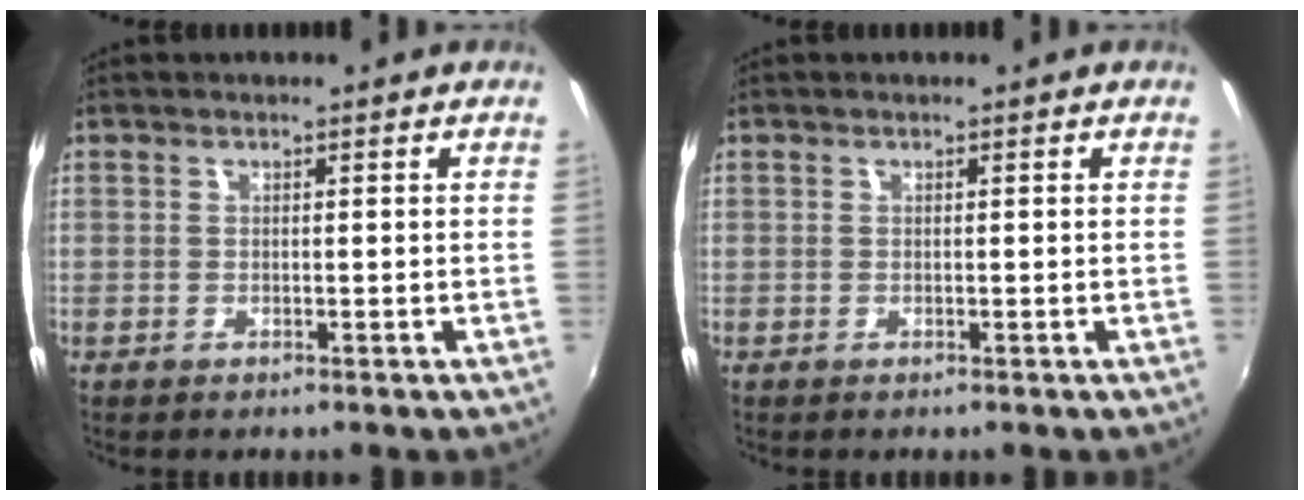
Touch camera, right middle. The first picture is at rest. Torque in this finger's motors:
{"motor_torque": [0.00, 0.00, 0.00, 0.00]}